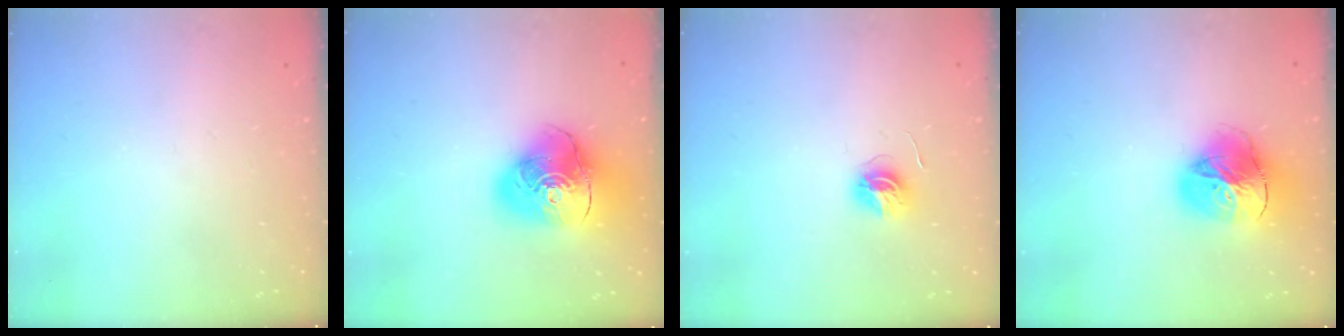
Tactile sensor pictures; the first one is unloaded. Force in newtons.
{"total": 18.0, "press": 17.8, "slide": 2.4}
{"total": 5.6, "press": 5.6, "slide": 0.6}
{"total": 19.8, "press": 19.6, "slide": 2.3}